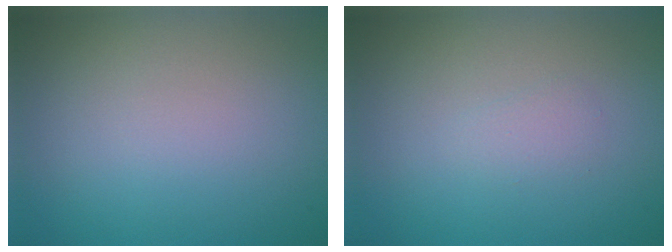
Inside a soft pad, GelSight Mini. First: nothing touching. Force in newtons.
{"total": 0.9, "press": 0.9, "slide": 0.0}